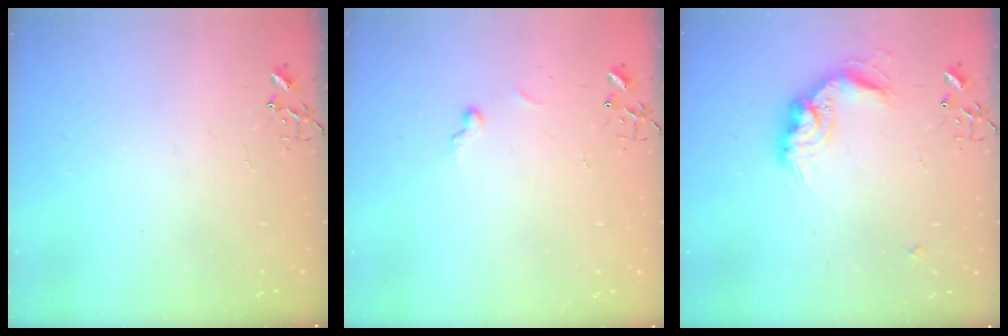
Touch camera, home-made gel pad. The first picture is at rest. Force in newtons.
{"total": 4.3, "press": 4.3, "slide": 0.6}
{"total": 15.0, "press": 15.0, "slide": 0.6}